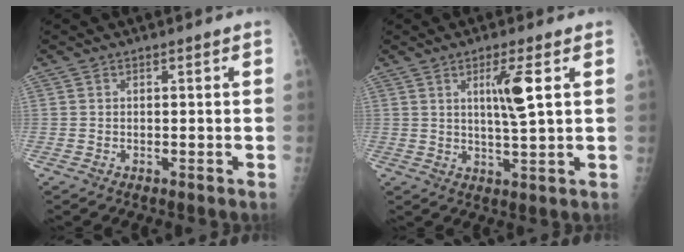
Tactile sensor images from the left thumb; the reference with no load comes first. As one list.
[{"total": 6.6, "force": [2.2, 0.6, 6.2], "torque": [-0.112, -0.018, 0.041]}]